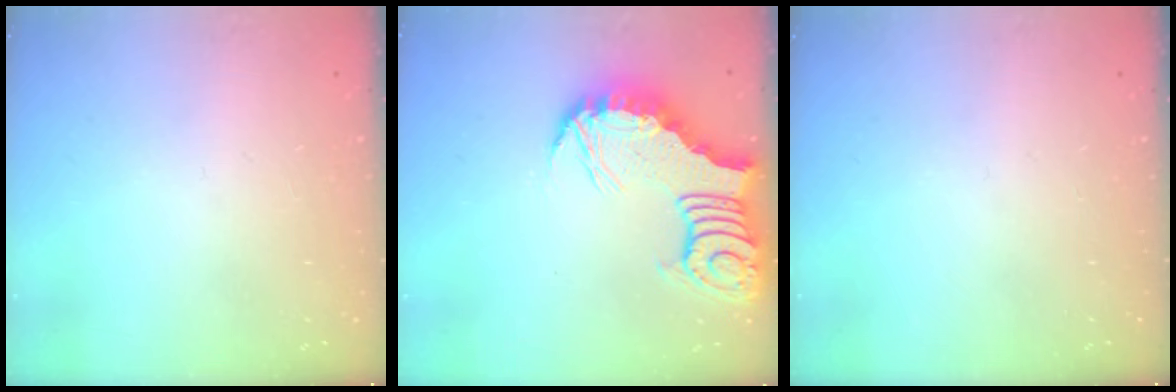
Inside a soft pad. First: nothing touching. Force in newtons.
{"total": 10.0, "press": 10.0, "slide": 0.9}
{"total": 0.0}